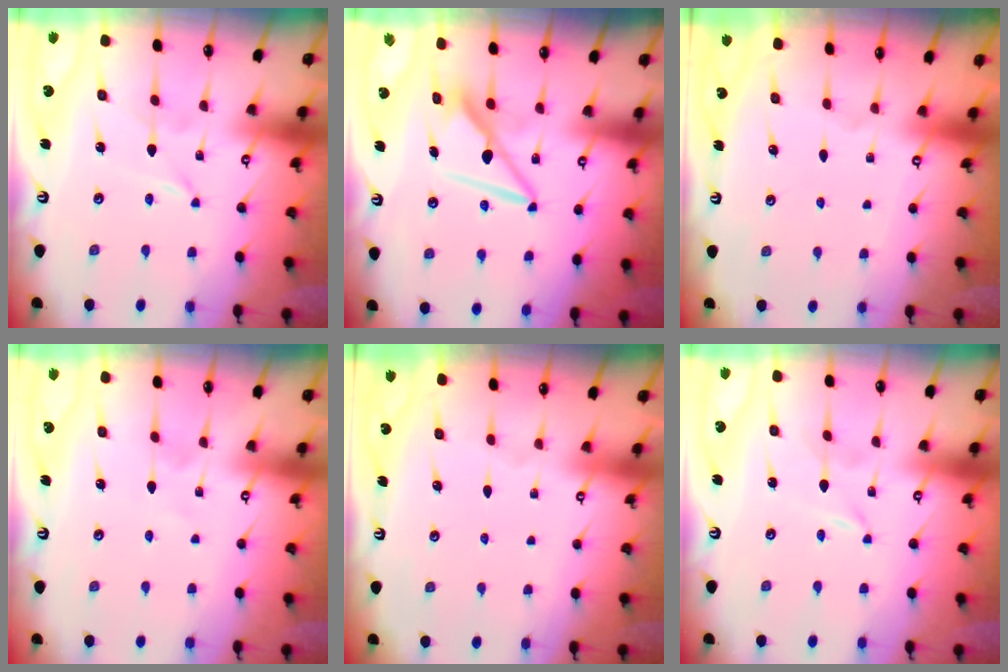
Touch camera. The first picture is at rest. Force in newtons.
{"total": 9.0, "press": 8.9, "slide": 0.5}
{"total": 0.0}
{"total": 2.2, "press": 2.2, "slide": 0.3}
{"total": 0.0}
{"total": 0.0}